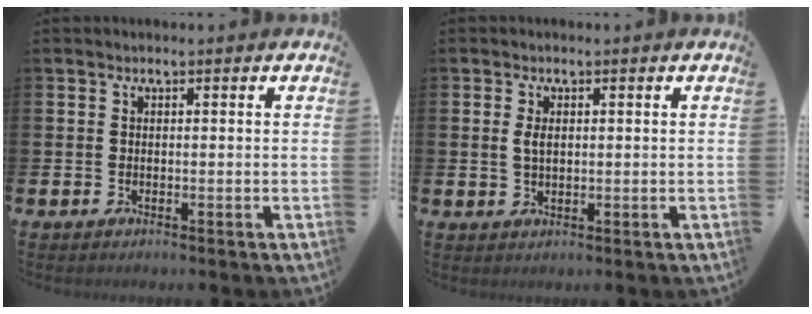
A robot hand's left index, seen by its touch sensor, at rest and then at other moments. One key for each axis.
{"total": 1.9, "fx": 0.7, "fy": 1.1, "fz": 1.5, "tx": -0.016, "ty": -0.001, "tz": 0.007}